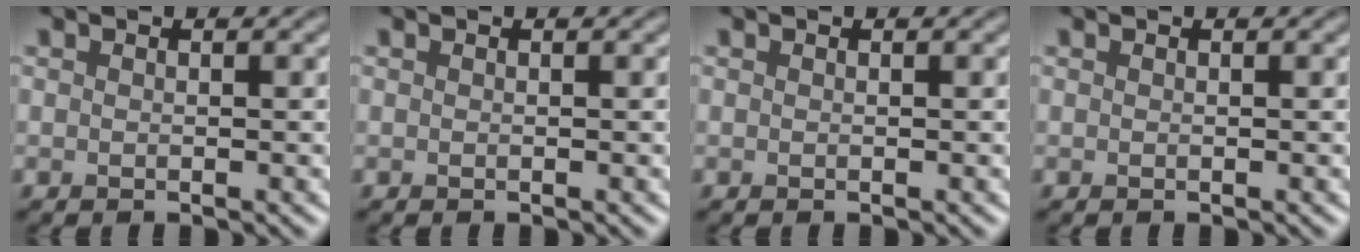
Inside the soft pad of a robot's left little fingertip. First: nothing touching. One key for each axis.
{"total": 0.0}
{"total": 0.0}
{"total": 0.0}